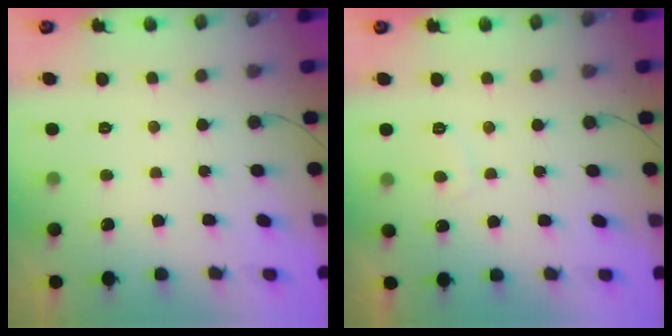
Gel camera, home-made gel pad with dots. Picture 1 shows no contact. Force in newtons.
{"total": 1.5, "press": 1.3, "slide": 0.6}